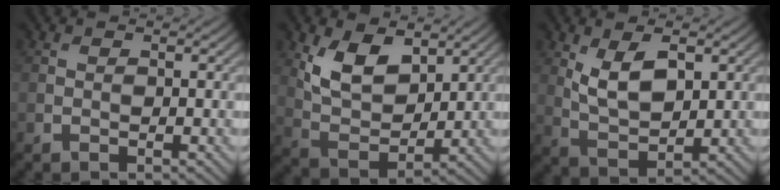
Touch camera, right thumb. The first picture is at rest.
{"total": 8.1, "force": [3.9, 4.6, 5.5], "torque": [-0.115, -0.014, 0.073]}
{"total": 6.5, "force": [2.2, 3.2, 5.2], "torque": [-0.108, -0.005, 0.046]}